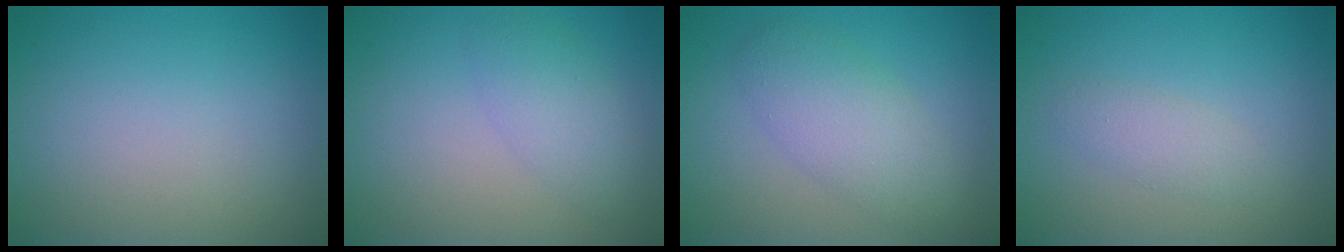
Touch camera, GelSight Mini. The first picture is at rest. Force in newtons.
{"total": 2.7, "press": 2.7, "slide": 0.2}
{"total": 4.1, "press": 4.0, "slide": 0.4}
{"total": 1.6, "press": 1.6, "slide": 0.0}